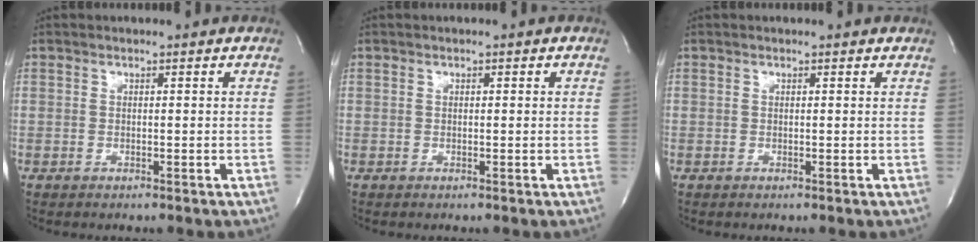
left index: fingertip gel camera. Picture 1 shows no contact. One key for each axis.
{"total": 0.5, "fx": 0.2, "fy": 0.2, "fz": 0.4, "tx": -0.009, "ty": 0.006, "tz": 0.004}
{"total": 0.5, "fx": 0.5, "fy": 0.1, "fz": 0.2, "tx": -0.010, "ty": 0.004, "tz": 0.002}